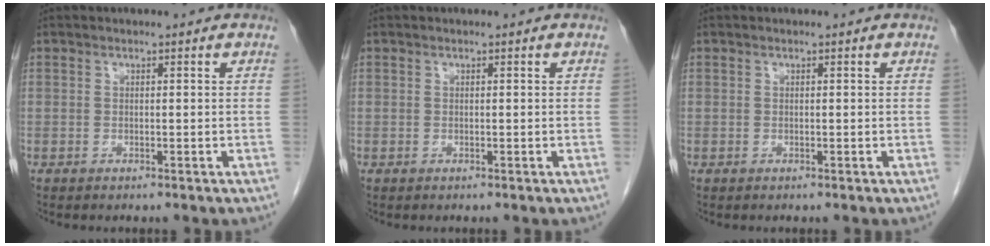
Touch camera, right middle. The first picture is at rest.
{"total": 0.0}
{"total": 0.0}